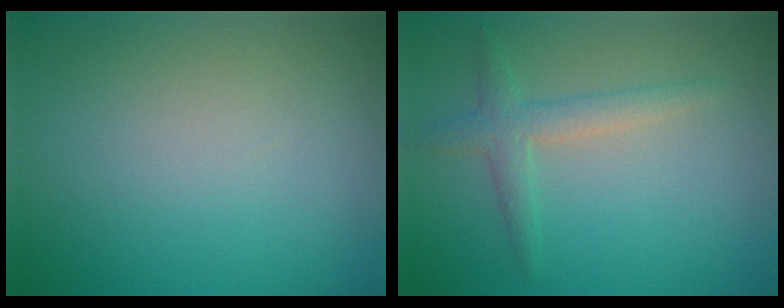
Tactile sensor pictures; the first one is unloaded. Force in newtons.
{"total": 2.4, "press": 2.4, "slide": 0.1}